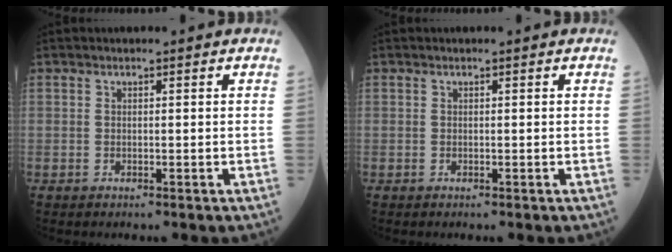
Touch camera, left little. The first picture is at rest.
{"total": 0.0}